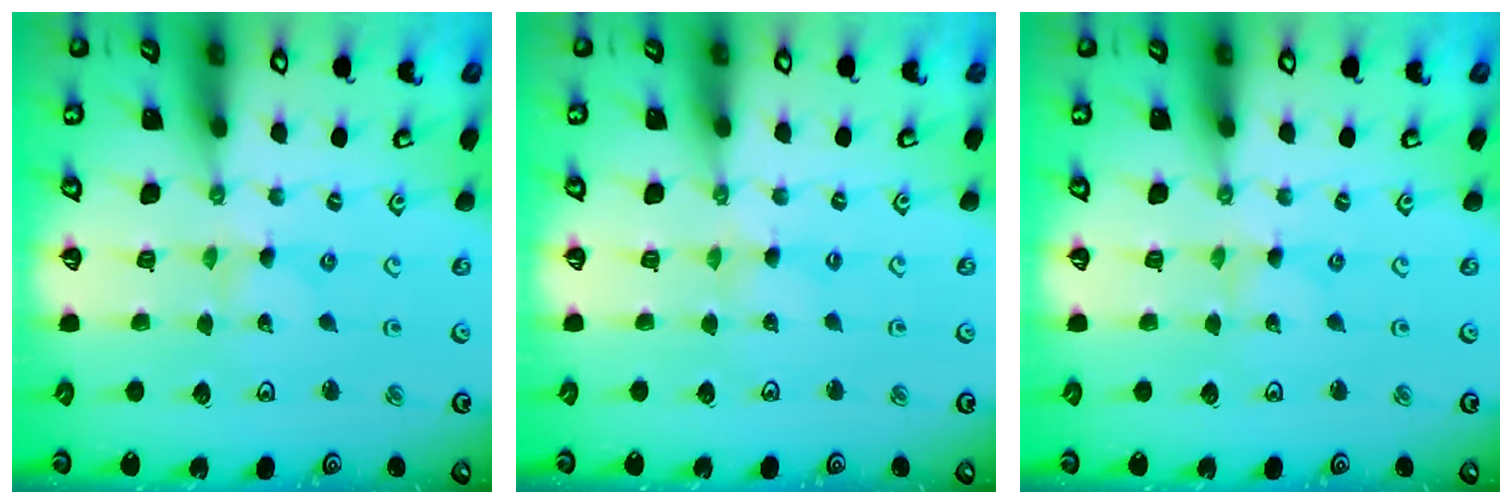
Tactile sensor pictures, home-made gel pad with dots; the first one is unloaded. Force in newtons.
{"total": 0.8, "press": 0.7, "slide": 0.3}
{"total": 0.0}